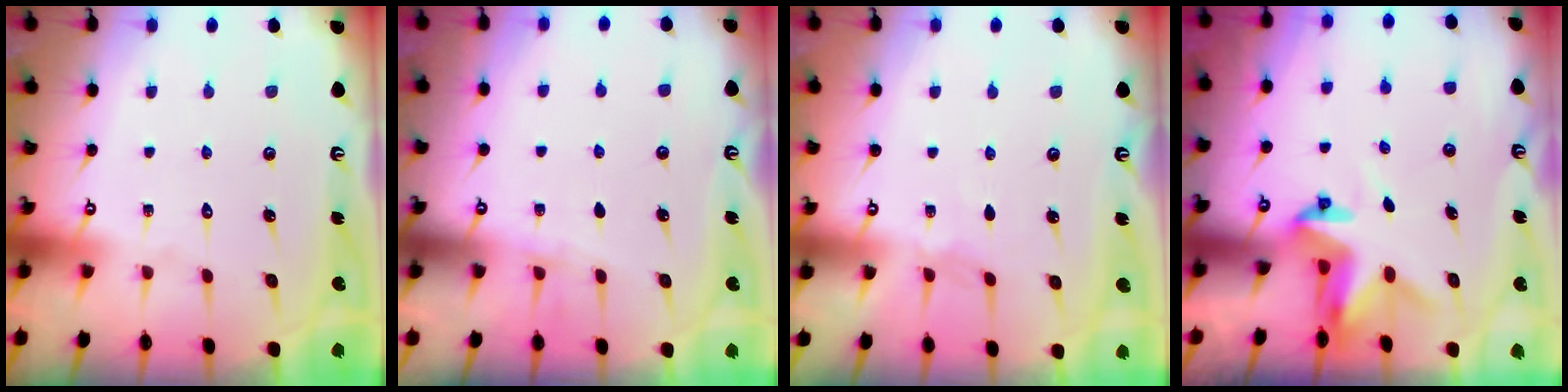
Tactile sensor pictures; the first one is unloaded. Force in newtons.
{"total": 2.7, "press": 2.6, "slide": 0.7}
{"total": 2.5, "press": 2.5, "slide": 0.5}
{"total": 3.4, "press": 3.4, "slide": 0.1}